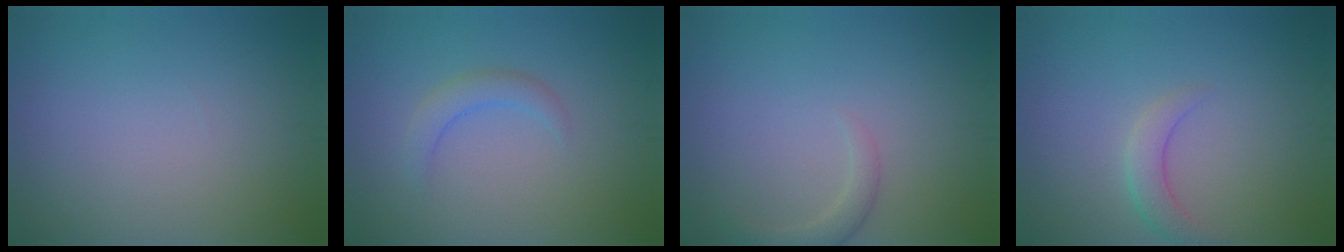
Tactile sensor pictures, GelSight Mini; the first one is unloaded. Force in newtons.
{"total": 1.9, "press": 1.9, "slide": 0.3}
{"total": 1.9, "press": 1.9, "slide": 0.2}
{"total": 2.3, "press": 2.2, "slide": 0.1}